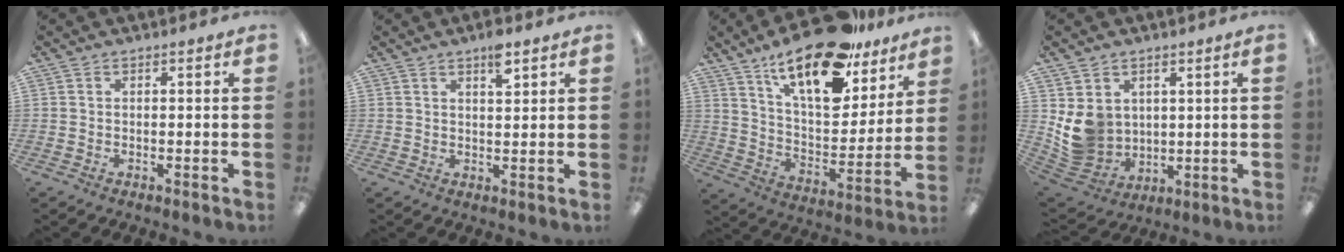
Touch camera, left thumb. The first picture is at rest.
{"total": 4.7, "force": [3.2, 1.5, 3.1], "torque": [-0.045, -0.012, 0.051]}
{"total": 21.0, "force": [14.8, 8.1, 12.4], "torque": [-0.210, -0.089, 0.255]}
{"total": 9.2, "force": [2.9, 8.4, 2.6], "torque": [-0.070, -0.018, 0.065]}